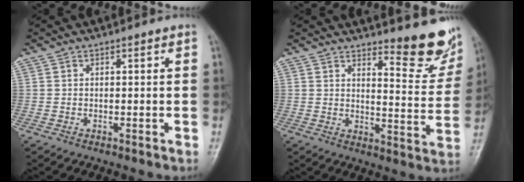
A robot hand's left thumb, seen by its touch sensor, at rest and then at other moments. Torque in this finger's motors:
{"motor_torque": [0.26, 0.02, 0.29, -0.13, 0.08]}